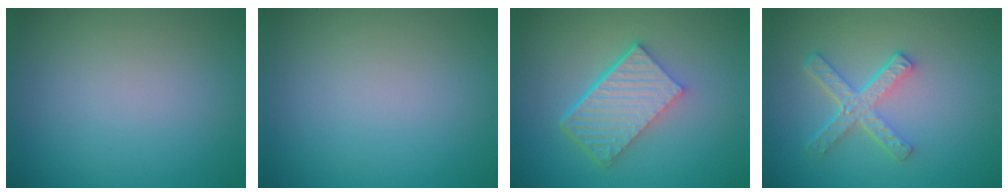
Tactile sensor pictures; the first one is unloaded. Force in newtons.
{"total": 0.0}
{"total": 6.1, "press": 4.1, "slide": 4.4}
{"total": 4.1, "press": 3.1, "slide": 2.8}